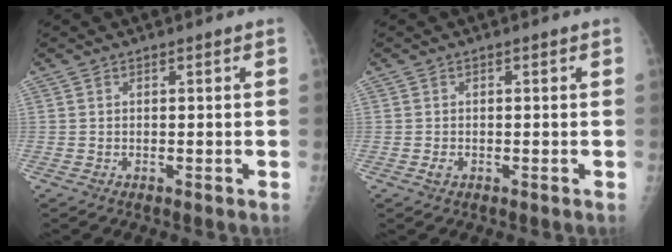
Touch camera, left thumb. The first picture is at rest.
{"total": 1.1, "force": [-0.4, 0.8, 0.7], "torque": [-0.012, -0.001, -0.008]}